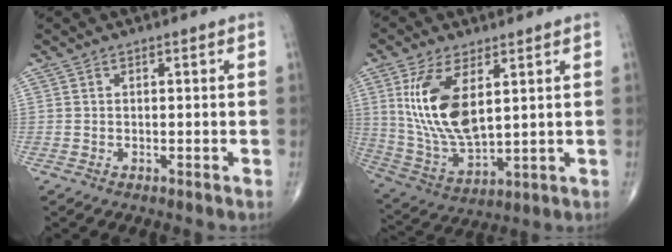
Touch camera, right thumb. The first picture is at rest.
{"total": 15.0, "force": [4.3, 6.9, 12.6], "torque": [-0.252, -0.022, 0.098]}